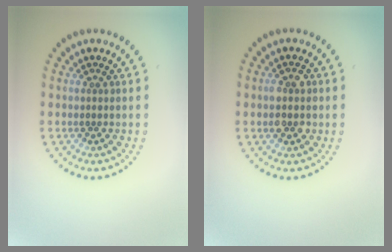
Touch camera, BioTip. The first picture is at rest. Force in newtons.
{"total": 2.7, "press": 2.7, "slide": 0.2}